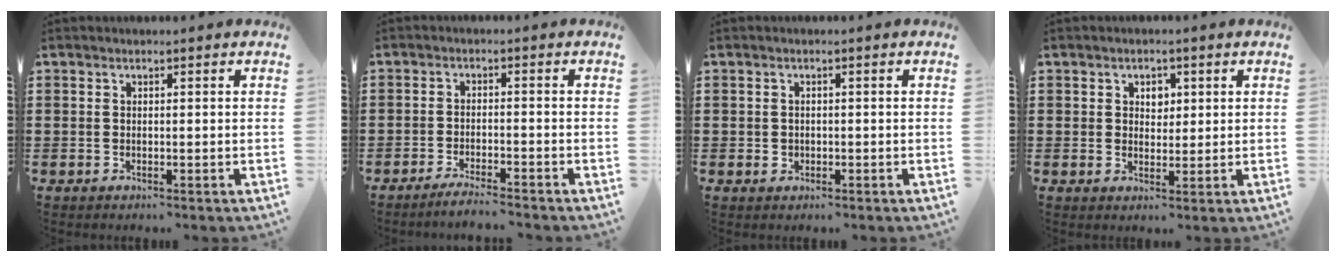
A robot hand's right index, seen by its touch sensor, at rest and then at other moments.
{"total": 2.9, "force": [-2.8, -0.3, 0.8], "torque": [-0.016, -0.001, -0.055]}
{"total": 0.9, "force": [-0.2, 0.8, 0.3], "torque": [-0.010, 0.002, -0.005]}
{"total": 1.4, "force": [0.6, 1.2, -0.5], "torque": [0.015, 0.004, 0.009]}